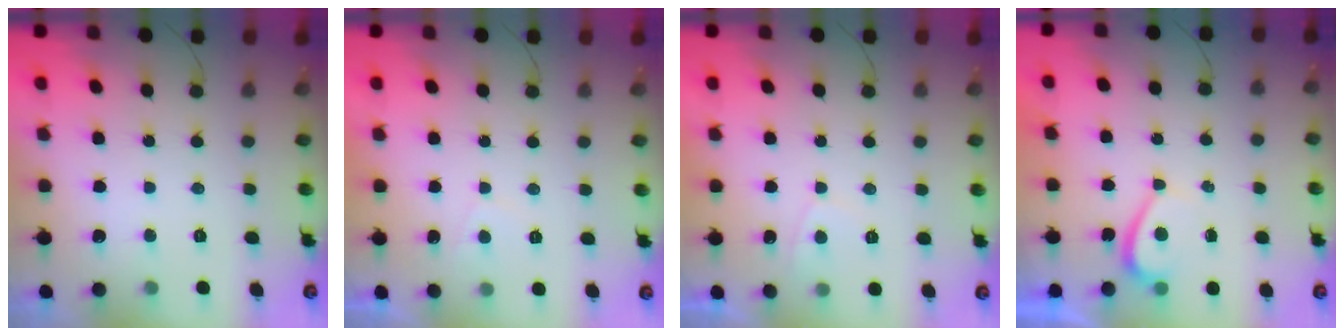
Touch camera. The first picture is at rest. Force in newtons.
{"total": 0.9, "press": 0.7, "slide": 0.5}
{"total": 1.1, "press": 0.9, "slide": 0.6}
{"total": 1.0, "press": 0.9, "slide": 0.6}